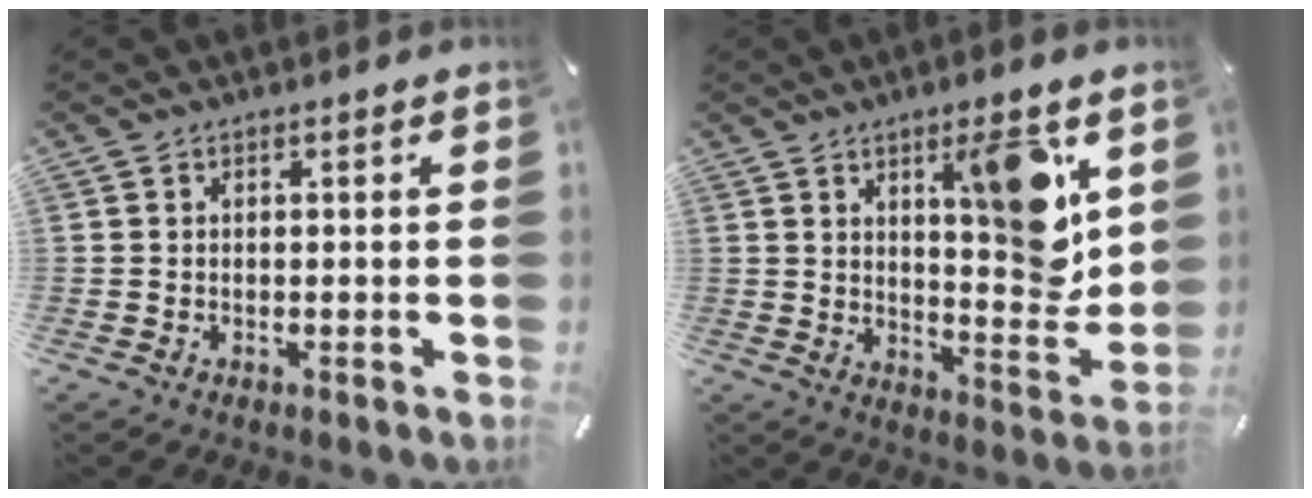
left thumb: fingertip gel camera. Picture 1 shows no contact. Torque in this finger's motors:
{"motor_torque": [0.55, 1.13, 1.50, -1.27, 0.36]}